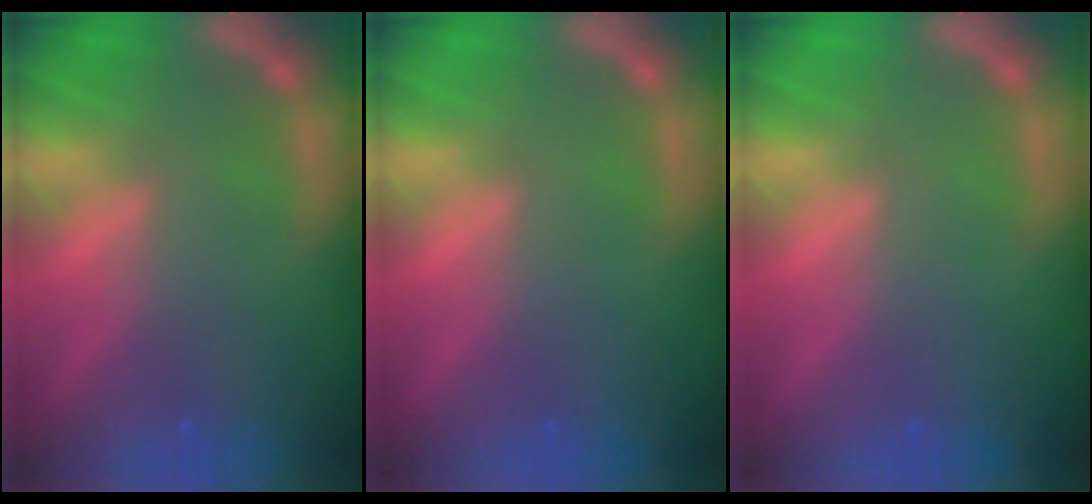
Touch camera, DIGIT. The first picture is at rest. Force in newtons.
{"total": 0.0}
{"total": 0.0}